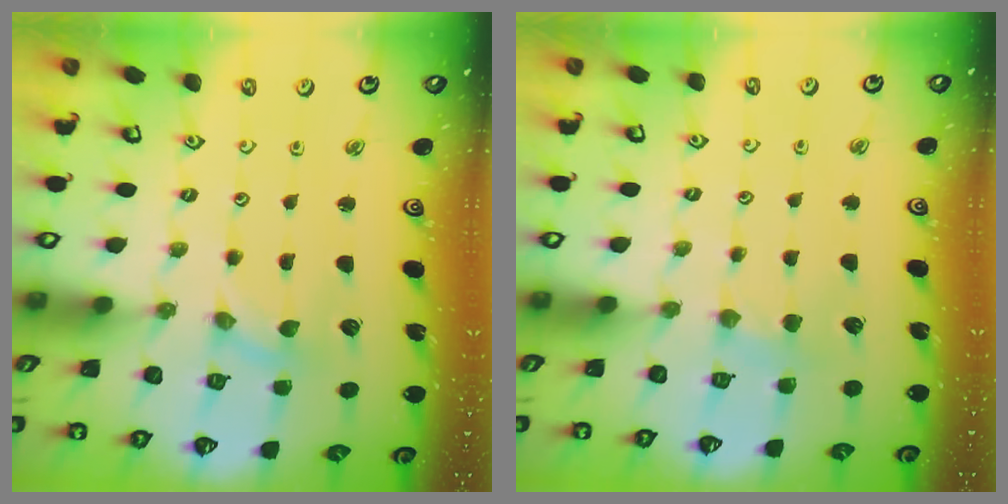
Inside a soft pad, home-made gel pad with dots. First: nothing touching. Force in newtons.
{"total": 2.0, "press": 2.0, "slide": 0.4}